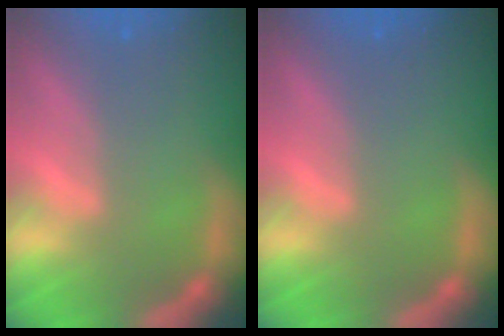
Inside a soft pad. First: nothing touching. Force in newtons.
{"total": 0.0}